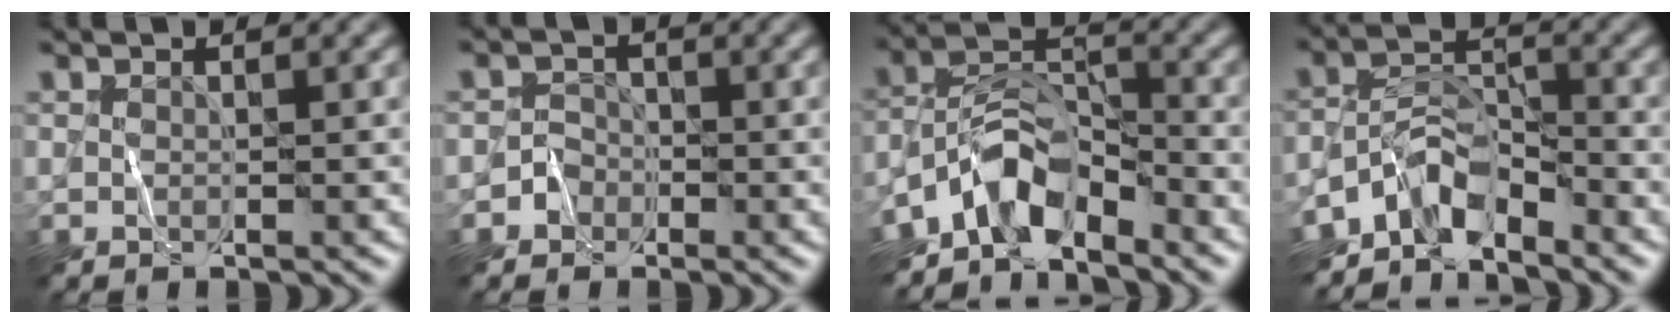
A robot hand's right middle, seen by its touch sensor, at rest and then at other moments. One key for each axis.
{"total": 1.4, "fx": -0.8, "fy": 1.1, "fz": -0.1, "tx": 0.014, "ty": 0.012, "tz": -0.017}
{"total": 5.9, "fx": -4.5, "fy": 2.5, "fz": 2.9, "tx": -0.039, "ty": 0.007, "tz": -0.094}
{"total": 5.2, "fx": -4.0, "fy": 2.1, "fz": 2.4, "tx": -0.032, "ty": 0.005, "tz": -0.084}